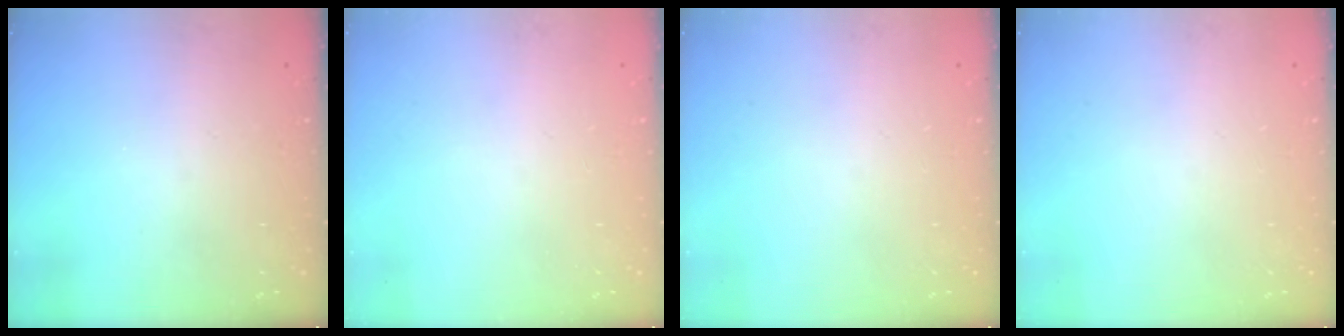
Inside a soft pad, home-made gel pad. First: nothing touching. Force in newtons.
{"total": 0.0}
{"total": 0.0}
{"total": 0.0}